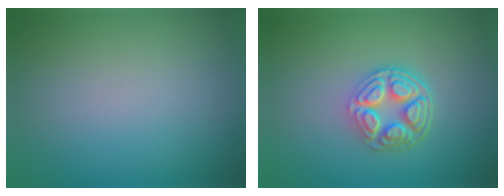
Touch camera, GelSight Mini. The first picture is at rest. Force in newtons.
{"total": 5.0, "press": 3.7, "slide": 3.3}